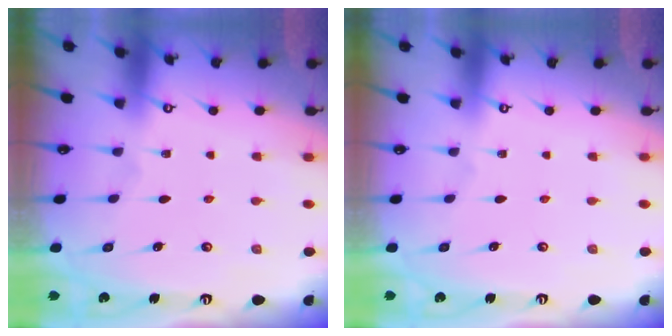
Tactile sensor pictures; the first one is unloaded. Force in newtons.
{"total": 0.0}